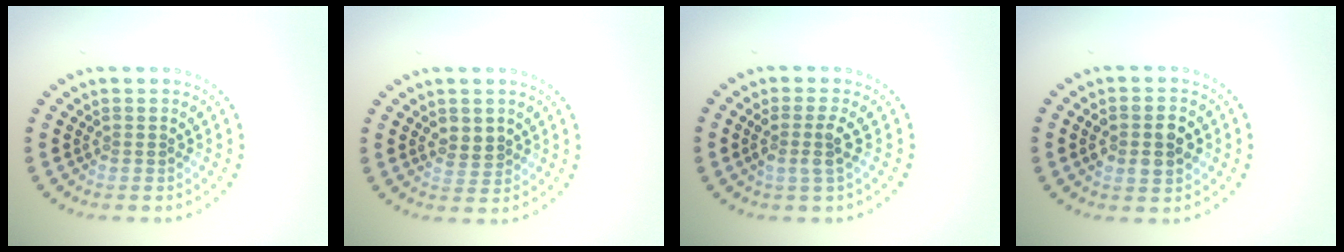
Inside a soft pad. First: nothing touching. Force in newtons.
{"total": 1.8, "press": 1.7, "slide": 0.6}
{"total": 2.2, "press": 1.8, "slide": 1.2}
{"total": 3.8, "press": 3.7, "slide": 0.2}